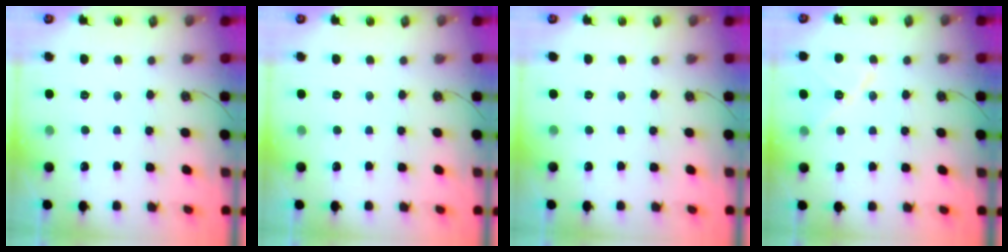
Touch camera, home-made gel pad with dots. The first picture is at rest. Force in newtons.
{"total": 0.0}
{"total": 0.0}
{"total": 10.8, "press": 10.7, "slide": 0.9}